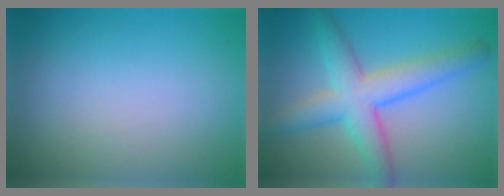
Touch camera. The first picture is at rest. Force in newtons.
{"total": 6.3, "press": 6.3, "slide": 0.2}